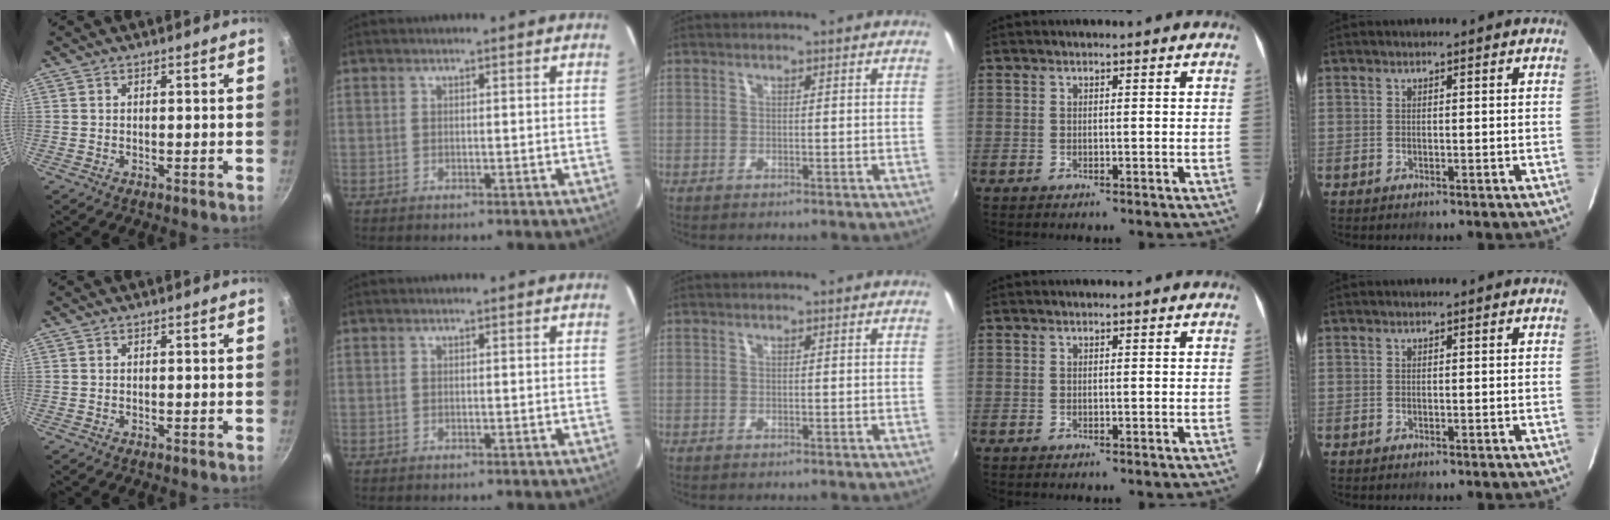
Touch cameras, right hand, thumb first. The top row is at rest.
{}